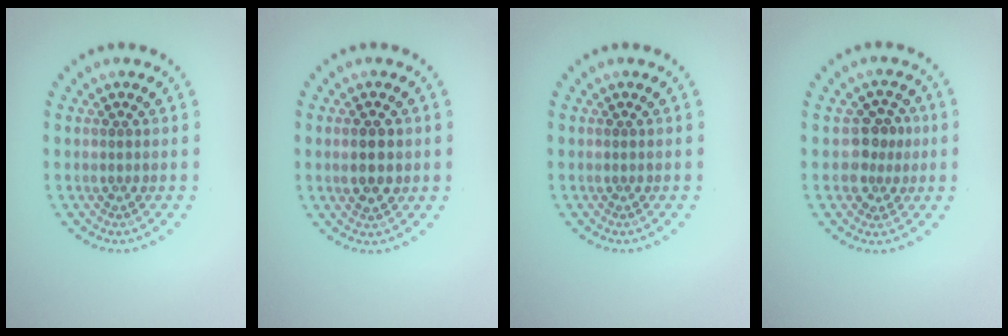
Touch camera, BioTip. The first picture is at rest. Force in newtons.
{"total": 2.4, "press": 2.4, "slide": 0.3}
{"total": 0.0}
{"total": 2.7, "press": 2.5, "slide": 1.1}